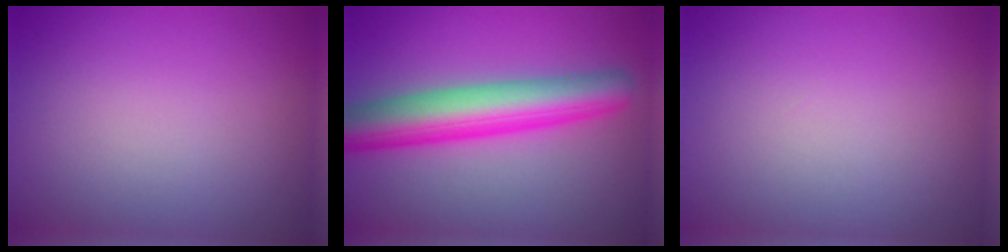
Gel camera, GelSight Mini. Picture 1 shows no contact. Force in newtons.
{"total": 8.0, "press": 8.0, "slide": 0.2}
{"total": 0.0}